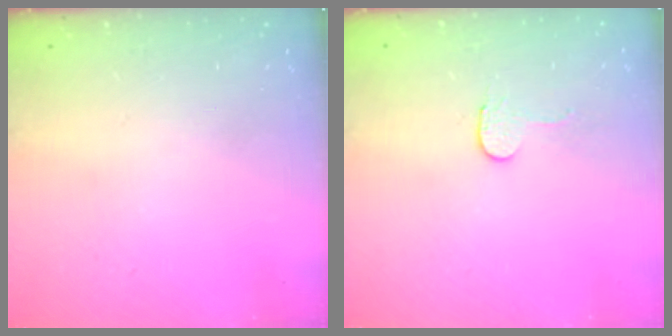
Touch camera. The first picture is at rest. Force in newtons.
{"total": 2.7, "press": 2.7, "slide": 0.2}